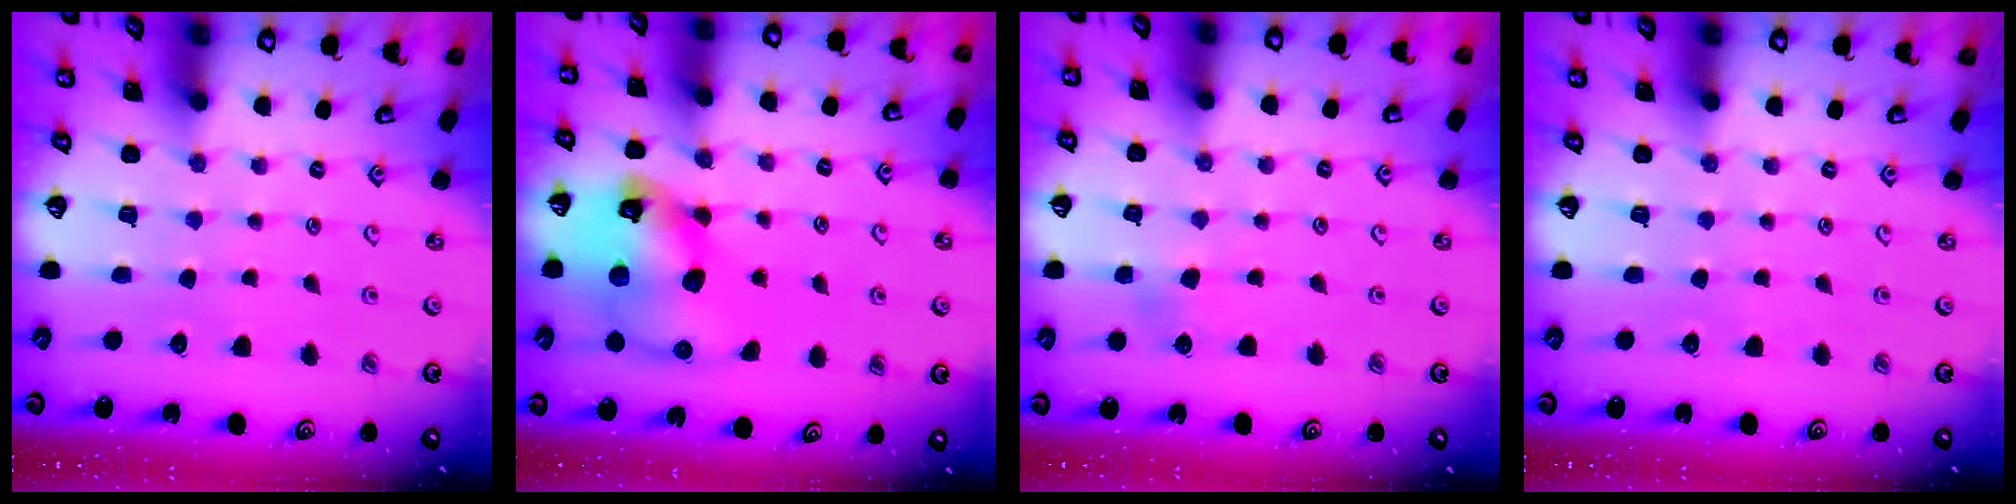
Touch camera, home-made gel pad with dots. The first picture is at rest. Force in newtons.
{"total": 15.4, "press": 15.2, "slide": 2.4}
{"total": 3.5, "press": 3.4, "slide": 0.5}
{"total": 0.0}